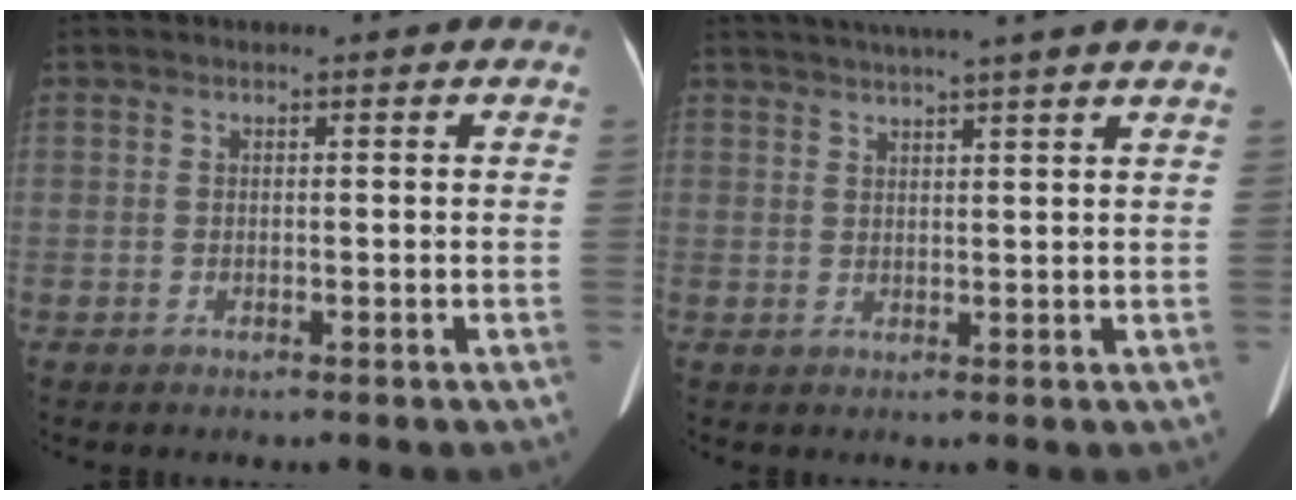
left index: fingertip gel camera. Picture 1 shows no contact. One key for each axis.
{"total": 10.1, "fx": 8.6, "fy": -1.3, "fz": 5.2, "tx": -0.083, "ty": 0.026, "tz": 0.108}